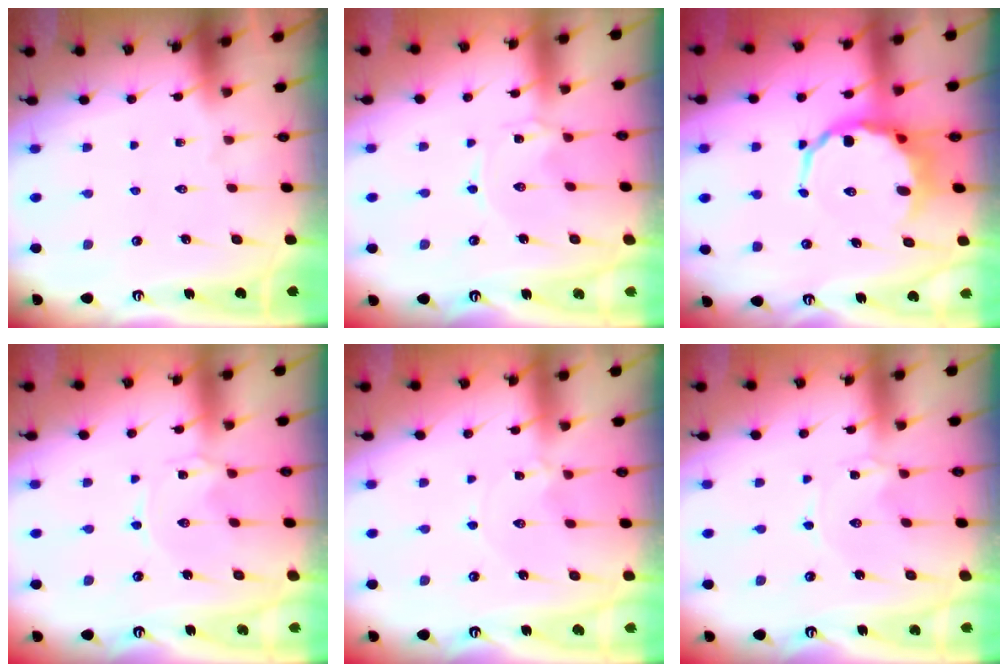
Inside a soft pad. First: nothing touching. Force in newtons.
{"total": 0.0}
{"total": 7.9, "press": 7.5, "slide": 2.4}
{"total": 0.0}
{"total": 0.0}
{"total": 0.7, "press": 0.7, "slide": 0.1}